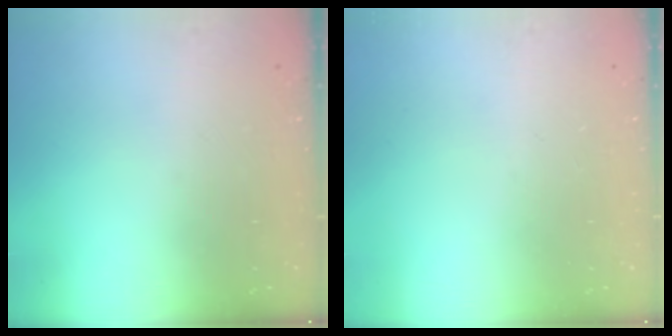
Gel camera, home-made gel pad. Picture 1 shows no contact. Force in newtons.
{"total": 0.0}